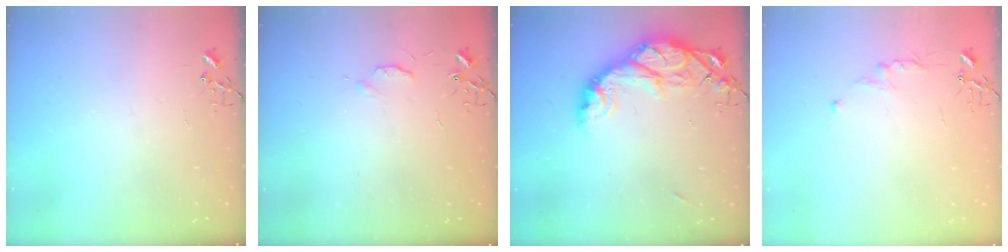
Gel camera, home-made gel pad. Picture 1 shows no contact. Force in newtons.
{"total": 4.6, "press": 4.6, "slide": 0.7}
{"total": 15.7, "press": 15.7, "slide": 1.4}
{"total": 5.5, "press": 5.5, "slide": 0.6}